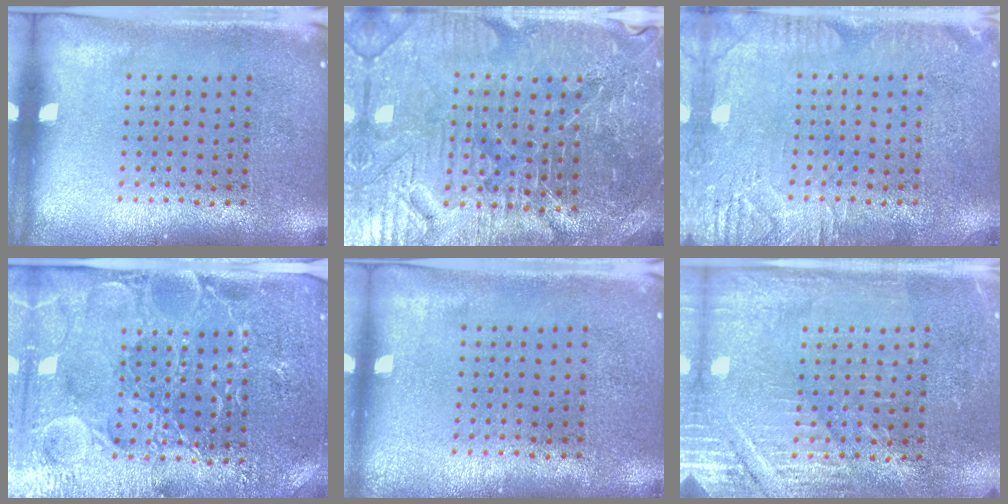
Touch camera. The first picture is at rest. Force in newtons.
{"total": 5.4, "press": 5.1, "slide": 1.8}
{"total": 3.1, "press": 3.1, "slide": 0.4}
{"total": 4.8, "press": 4.5, "slide": 1.6}
{"total": 0.0}
{"total": 2.9, "press": 2.9, "slide": 0.2}